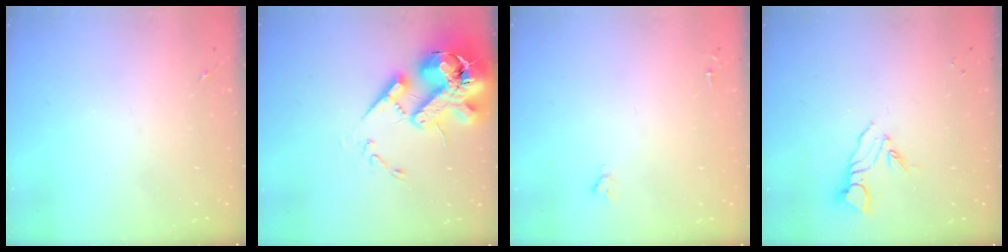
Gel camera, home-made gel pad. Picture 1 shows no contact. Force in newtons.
{"total": 20.8, "press": 20.5, "slide": 3.5}
{"total": 1.6, "press": 1.6, "slide": 0.2}
{"total": 6.1, "press": 6.1, "slide": 0.5}